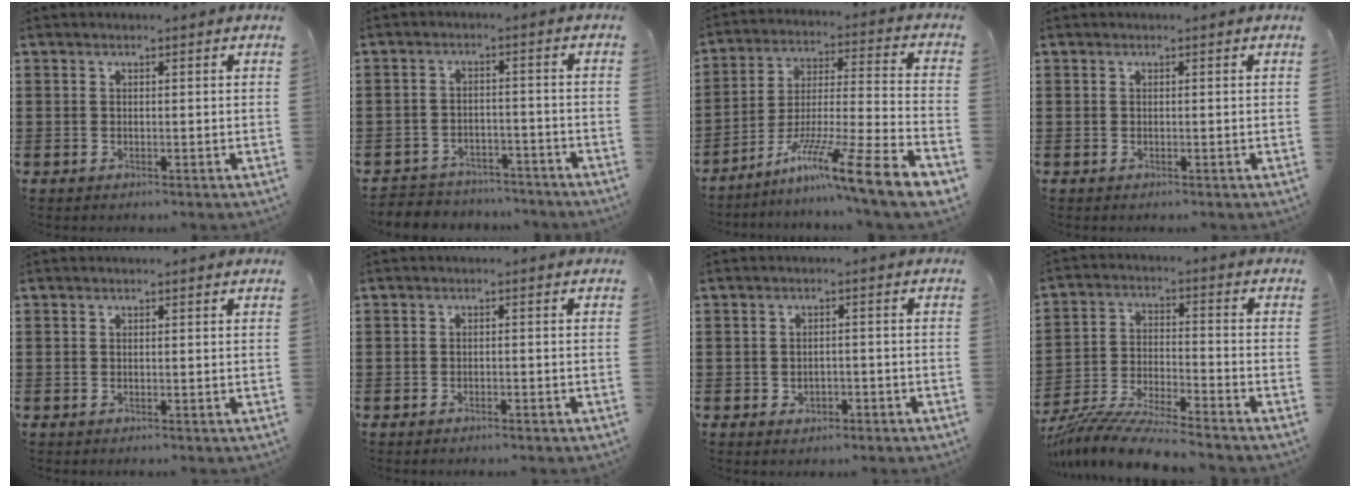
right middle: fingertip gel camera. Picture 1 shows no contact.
{"total": 3.6, "force": [-3.5, 0.8, -0.3], "torque": [-0.003, 0.002, -0.076]}
{"total": 12.9, "force": [-9.3, -0.1, 9.0], "torque": [-0.149, 0.006, -0.175]}
{"total": 0.0}
{"total": 0.0}
{"total": 0.8, "force": [-0.7, 0.1, 0.3], "torque": [-0.008, -0.001, -0.014]}
{"total": 1.5, "force": [-0.9, 1.0, 0.6], "torque": [-0.016, 0.002, -0.020]}
{"total": 8.5, "force": [-8.1, -0.1, 2.6], "torque": [-0.053, 0.001, -0.161]}